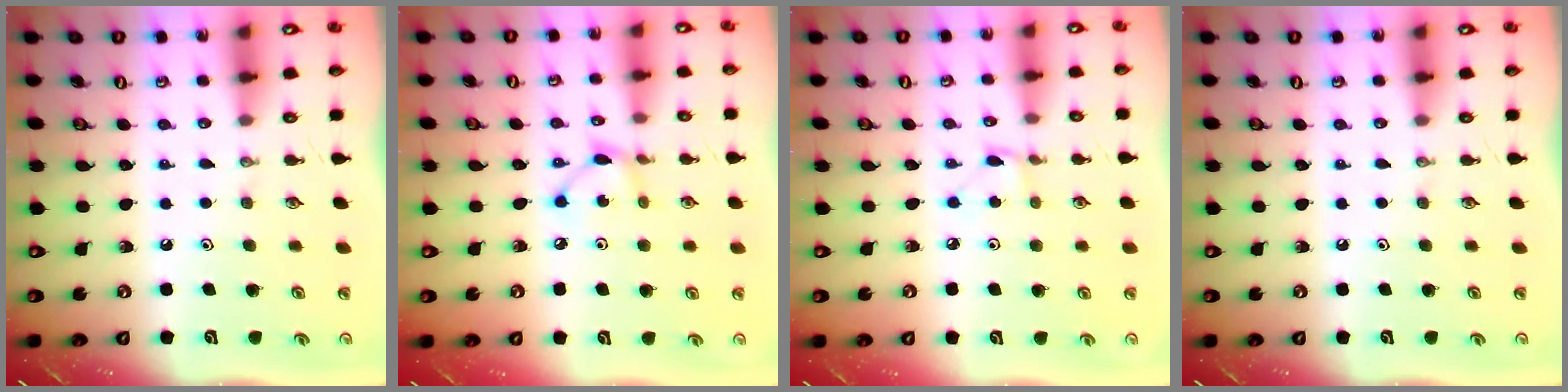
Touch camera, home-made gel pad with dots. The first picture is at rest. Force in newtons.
{"total": 5.0, "press": 5.0, "slide": 0.2}
{"total": 2.0, "press": 2.0, "slide": 0.3}
{"total": 0.0}